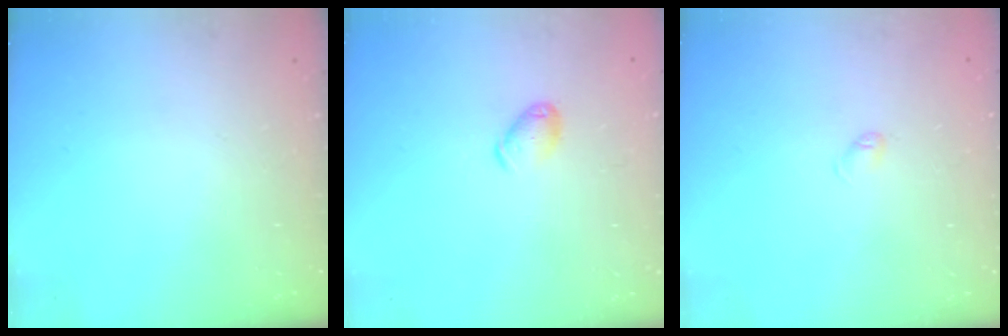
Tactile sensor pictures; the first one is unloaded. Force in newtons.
{"total": 6.4, "press": 6.4, "slide": 1.0}
{"total": 2.9, "press": 2.8, "slide": 0.5}